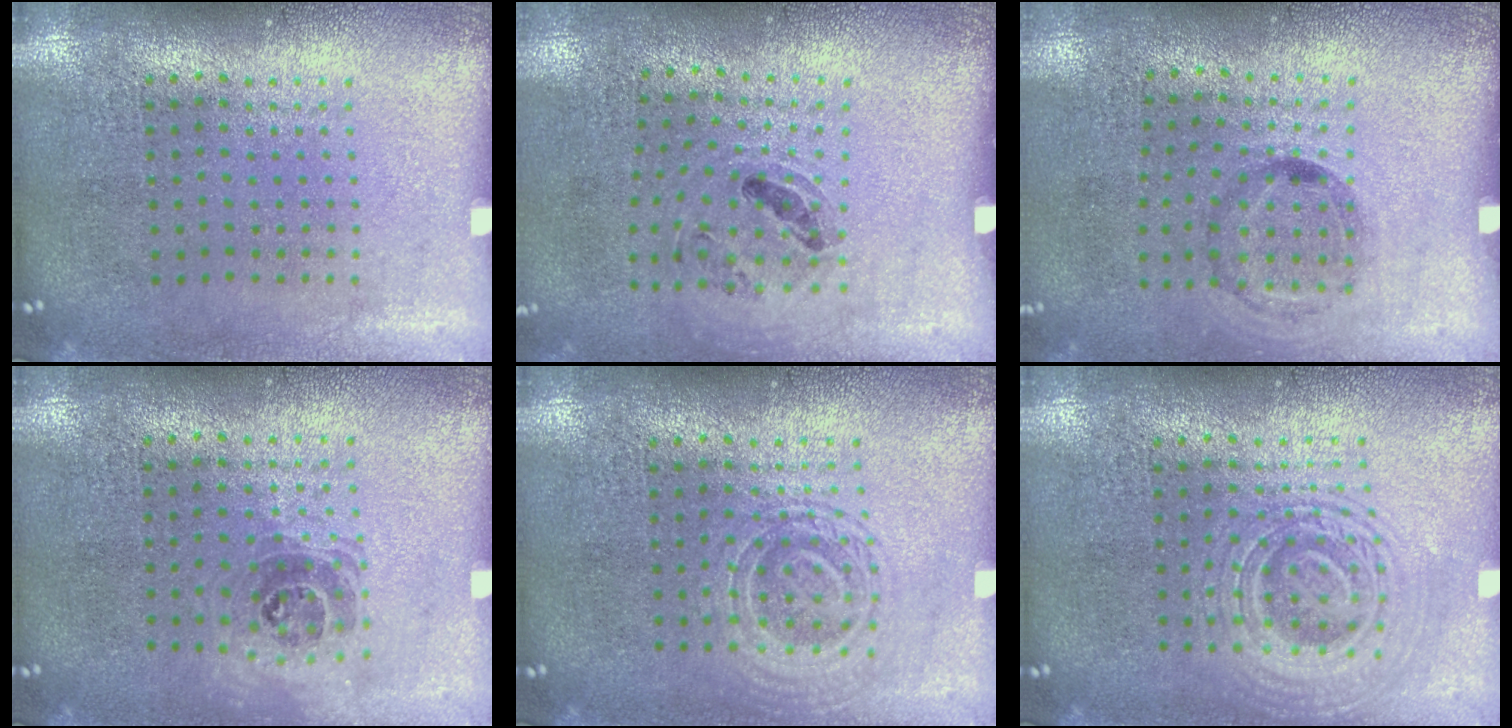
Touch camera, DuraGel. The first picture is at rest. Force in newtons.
{"total": 1.0, "press": 0.8, "slide": 0.5}
{"total": 1.2, "press": 0.7, "slide": 1.0}
{"total": 1.1, "press": 0.9, "slide": 0.6}
{"total": 1.4, "press": 1.3, "slide": 0.3}
{"total": 2.8, "press": 2.8, "slide": 0.4}